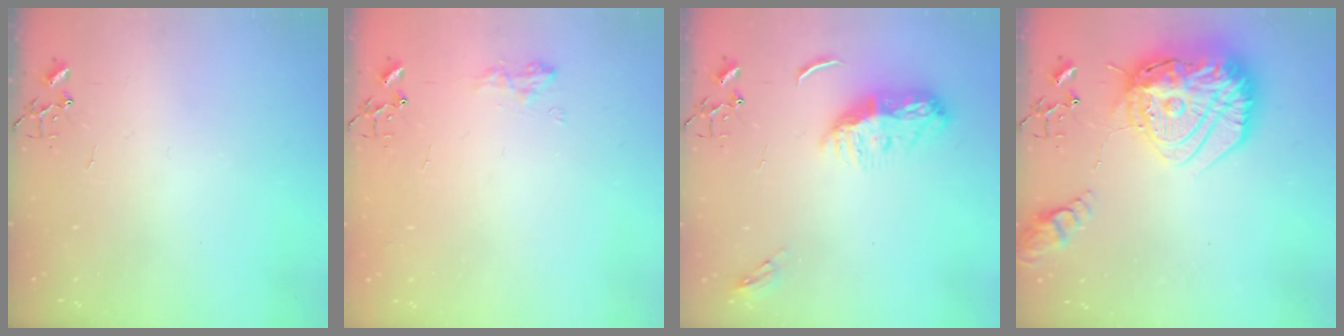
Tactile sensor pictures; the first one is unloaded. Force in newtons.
{"total": 8.4, "press": 8.3, "slide": 0.6}
{"total": 10.5, "press": 10.5, "slide": 0.4}
{"total": 27.0, "press": 26.8, "slide": 2.8}